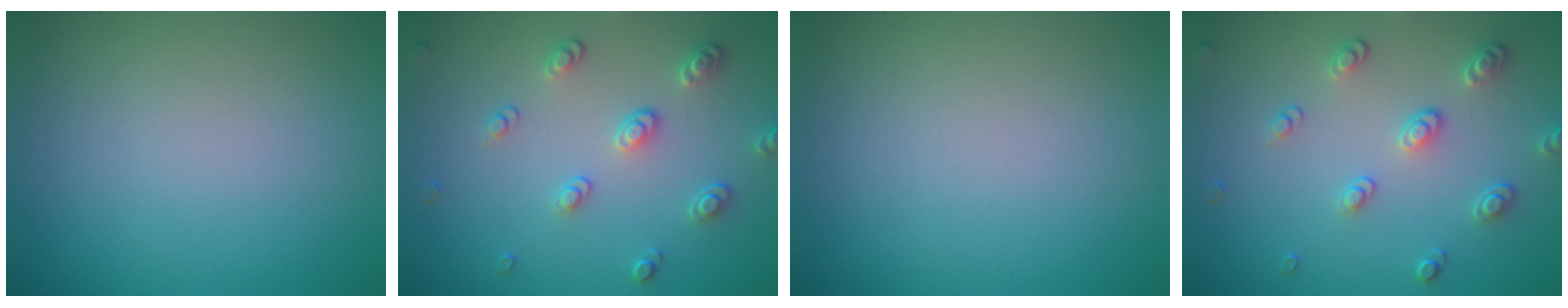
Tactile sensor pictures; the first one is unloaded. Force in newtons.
{"total": 2.6, "press": 2.5, "slide": 0.8}
{"total": 0.0}
{"total": 2.6, "press": 2.5, "slide": 0.8}